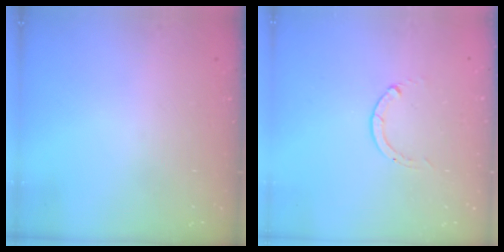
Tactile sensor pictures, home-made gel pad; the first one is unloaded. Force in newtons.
{"total": 0.0}